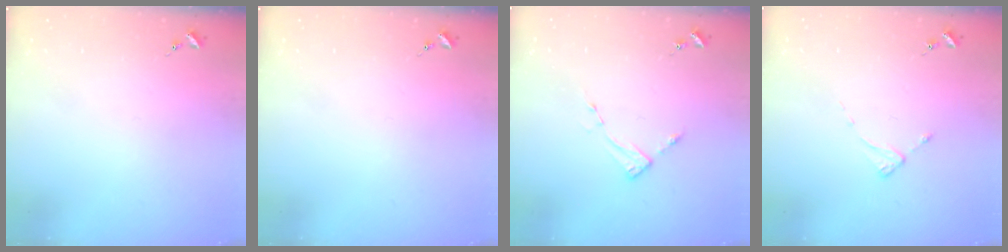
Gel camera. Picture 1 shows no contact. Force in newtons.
{"total": 0.0}
{"total": 3.0, "press": 3.0, "slide": 0.5}
{"total": 2.4, "press": 2.4, "slide": 0.3}